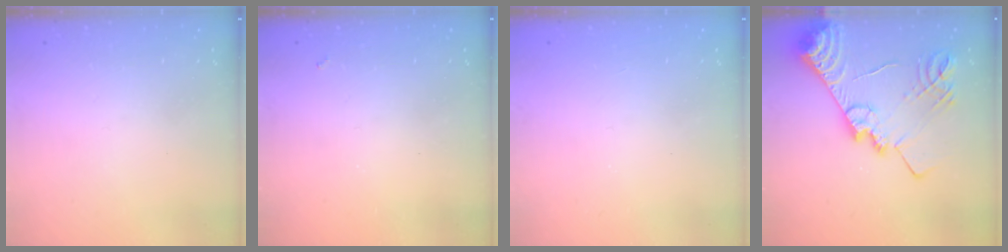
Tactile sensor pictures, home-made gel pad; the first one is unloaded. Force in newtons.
{"total": 1.6, "press": 1.6, "slide": 0.4}
{"total": 1.0, "press": 1.0, "slide": 0.1}
{"total": 20.6, "press": 20.5, "slide": 1.9}